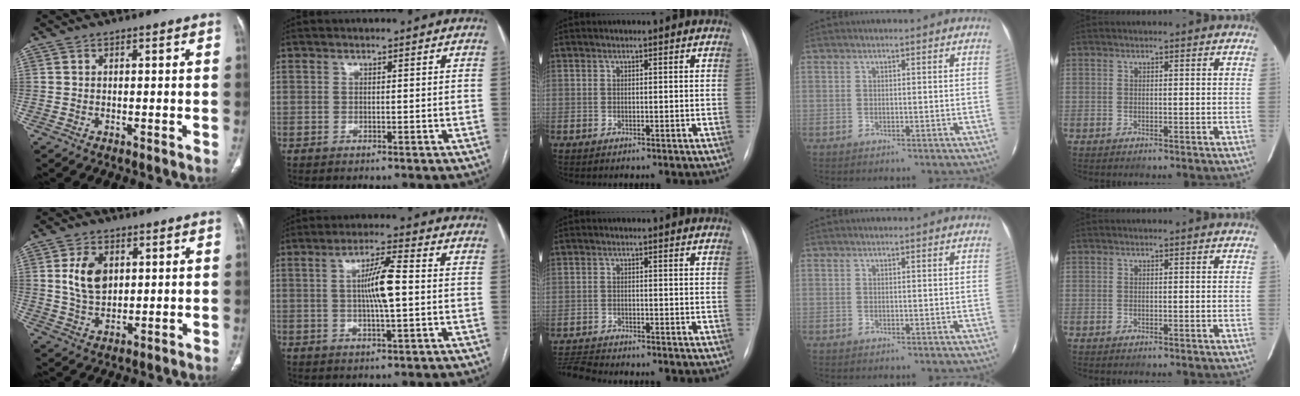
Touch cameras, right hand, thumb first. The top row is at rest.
{"thumb": {"total": 8.0, "force": [2.0, 5.3, 5.7], "torque": [-0.092, -0.010, 0.043]}, "index": {"total": 7.0, "force": [0.3, 0.5, 7.0], "torque": [-0.128, 0.003, 0.002]}, "middle": {"total": 3.7, "force": [-3.6, -0.6, 0.1], "torque": [-0.006, -0.020, -0.064]}}